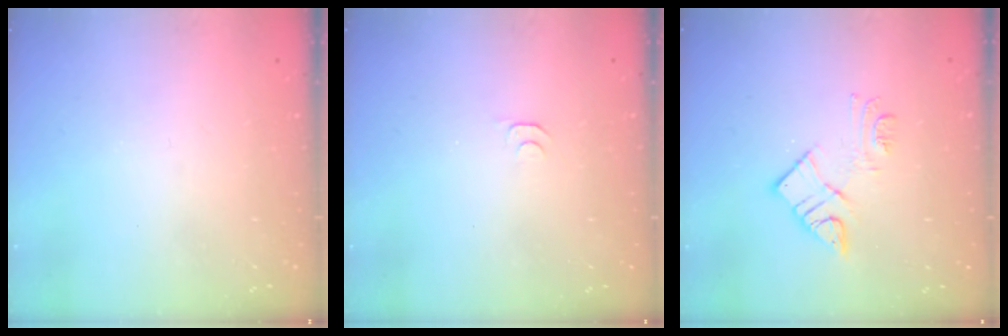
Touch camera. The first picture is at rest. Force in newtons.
{"total": 3.5, "press": 3.4, "slide": 0.4}
{"total": 10.5, "press": 10.5, "slide": 0.7}